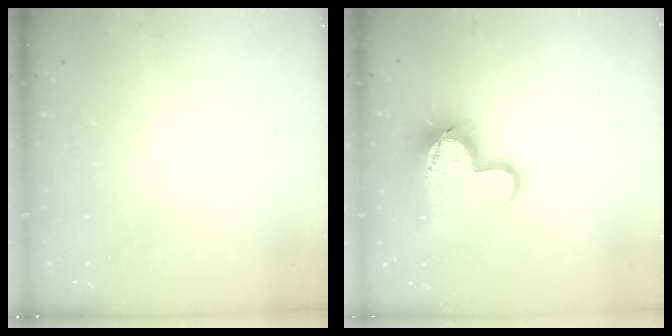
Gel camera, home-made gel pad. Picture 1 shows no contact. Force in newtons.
{"total": 15.0, "press": 15.0, "slide": 1.0}